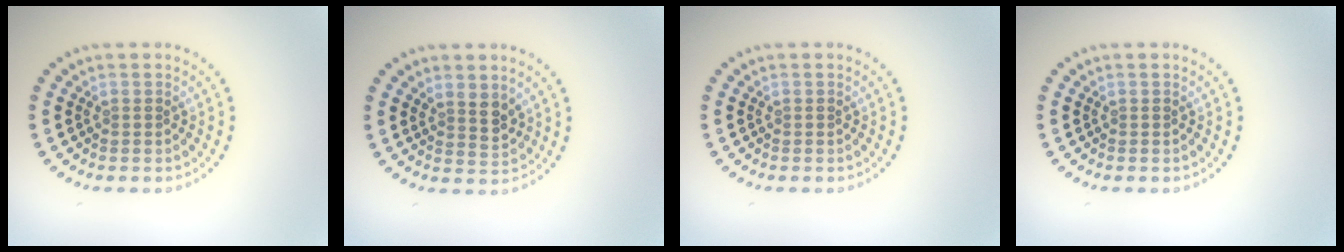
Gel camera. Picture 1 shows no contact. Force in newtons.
{"total": 2.1, "press": 1.8, "slide": 1.1}
{"total": 0.0}
{"total": 0.0}